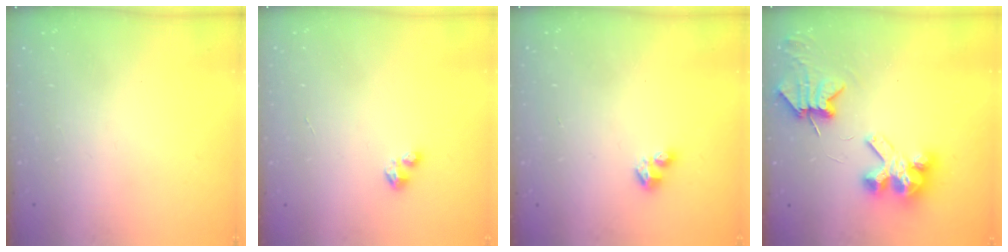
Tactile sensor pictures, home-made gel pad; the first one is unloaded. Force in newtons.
{"total": 1.7, "press": 1.7, "slide": 0.2}
{"total": 3.5, "press": 3.5, "slide": 0.4}
{"total": 8.0, "press": 8.0, "slide": 1.1}